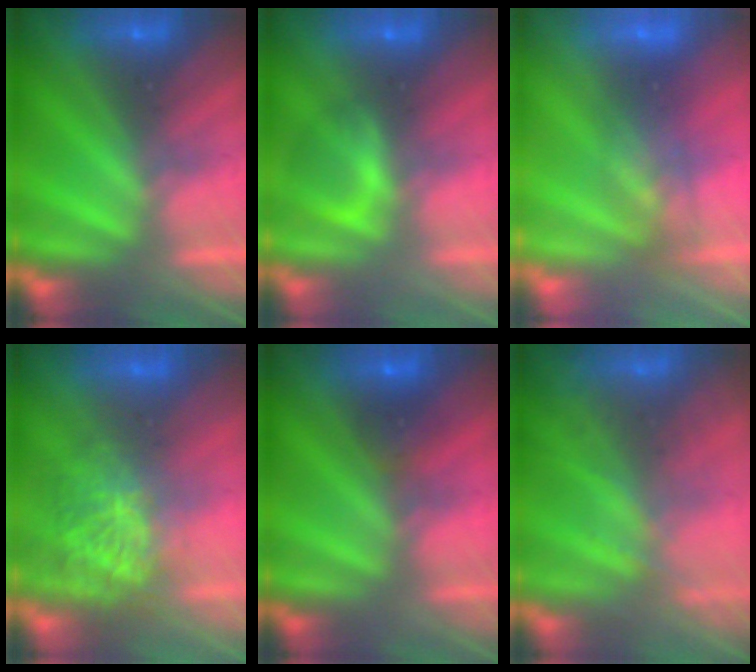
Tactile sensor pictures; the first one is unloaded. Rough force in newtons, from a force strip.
{"total": 2.2}
{"total": 2.8}
{"total": 3.6}
{"total": 2.3}
{"total": 11.1}